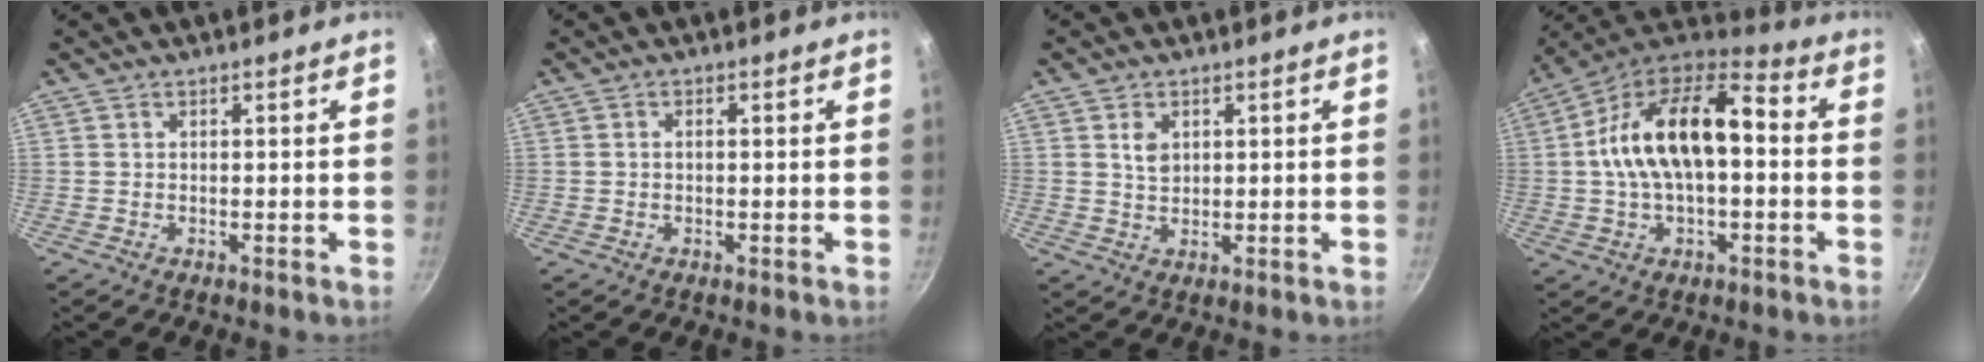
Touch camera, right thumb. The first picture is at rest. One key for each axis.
{"total": 0.8, "fx": 0.0, "fy": 0.5, "fz": 0.7, "tx": -0.012, "ty": 0.004, "tz": -0.001}
{"total": 3.2, "fx": 1.2, "fy": 2.3, "fz": 1.9, "tx": -0.025, "ty": -0.004, "tz": 0.024}
{"total": 19.1, "fx": 0.8, "fy": 10.2, "fz": 16.2, "tx": -0.270, "ty": 0.041, "tz": -0.003}